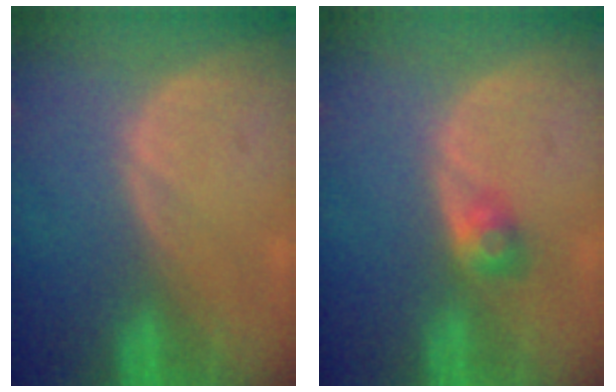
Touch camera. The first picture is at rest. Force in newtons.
{"total": 2.4, "press": 2.3, "slide": 0.7}